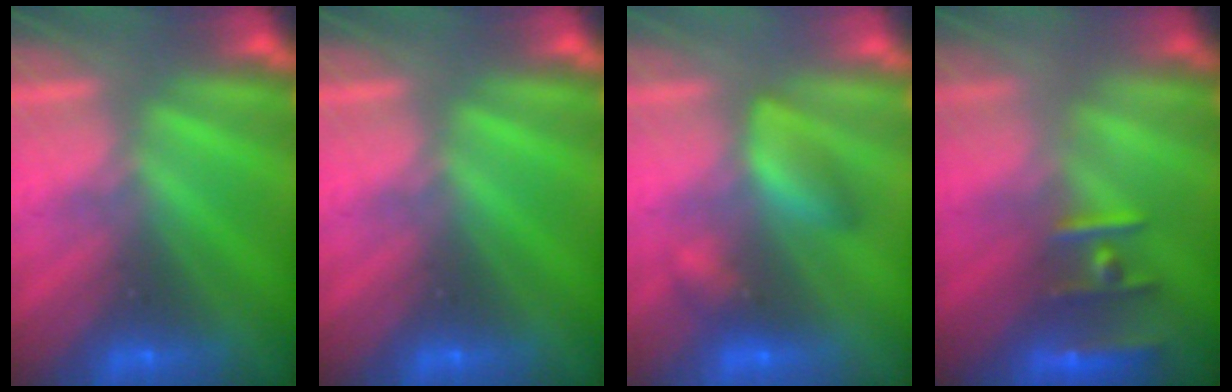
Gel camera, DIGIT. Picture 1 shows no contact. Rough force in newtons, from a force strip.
{"total": 0.0}
{"total": 2.5}
{"total": 2.4}